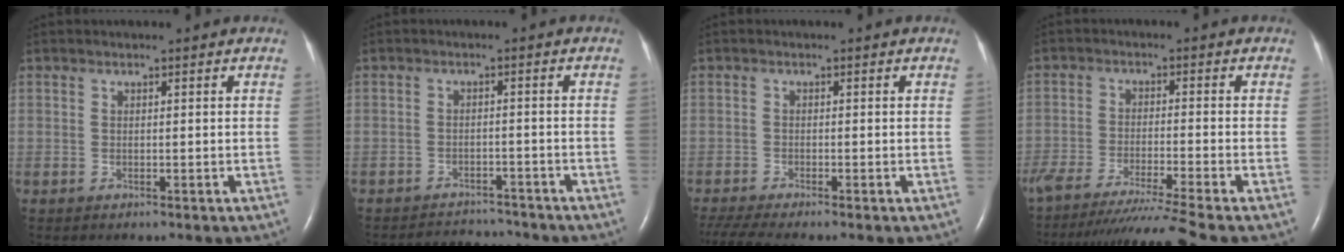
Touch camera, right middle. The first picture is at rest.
{"total": 4.9, "force": [-4.8, 0.9, -0.5], "torque": [0.005, 0.006, -0.070]}
{"total": 5.6, "force": [-4.8, -0.2, 3.0], "torque": [-0.055, -0.014, -0.083]}
{"total": 14.6, "force": [-12.5, -2.8, 6.8], "torque": [-0.100, -0.049, -0.203]}